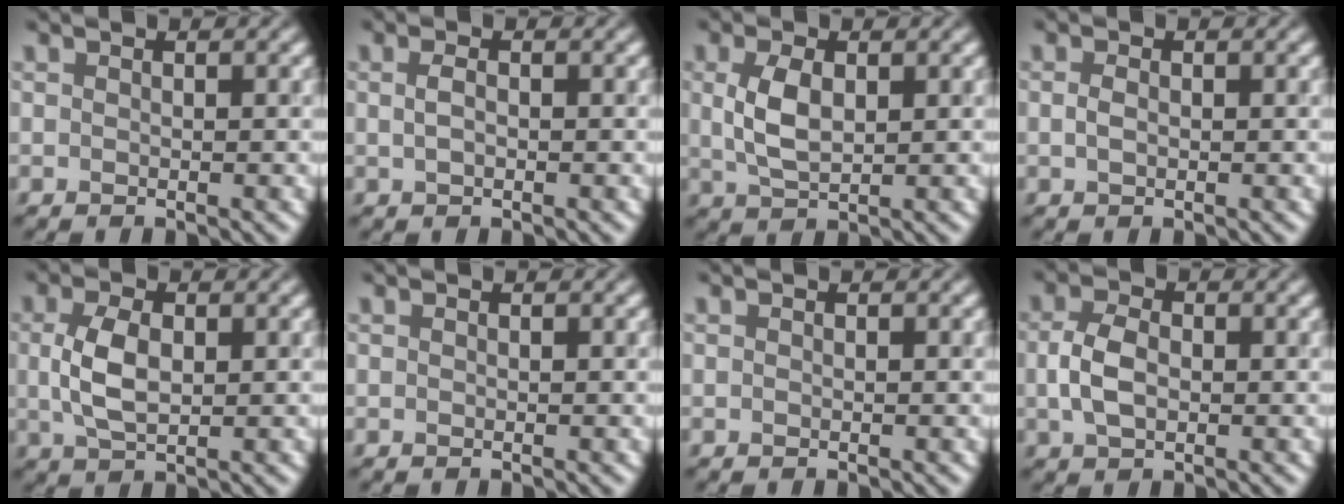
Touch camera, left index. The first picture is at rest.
{"total": 1.1, "force": [0.1, 0.5, 0.9], "torque": [-0.023, 0.000, 0.001]}
{"total": 3.5, "force": [0.6, 1.9, 2.9], "torque": [-0.066, 0.002, 0.015]}
{"total": 1.0, "force": [0.0, 0.6, 0.8], "torque": [-0.018, 0.000, -0.002]}
{"total": 3.9, "force": [0.3, 2.2, 3.2], "torque": [-0.077, 0.003, 0.007]}
{"total": 0.0}
{"total": 0.0}
{"total": 3.2, "force": [-0.1, 2.1, 2.4], "torque": [-0.056, 0.001, -0.005]}